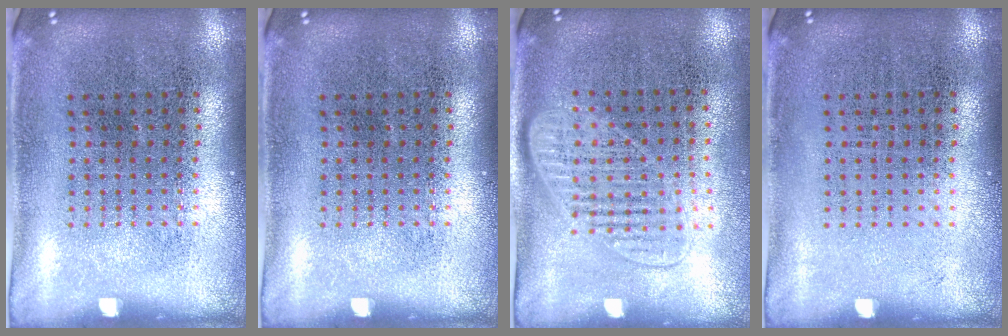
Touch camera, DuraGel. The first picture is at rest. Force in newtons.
{"total": 0.0}
{"total": 1.4, "press": 1.2, "slide": 0.6}
{"total": 0.0}